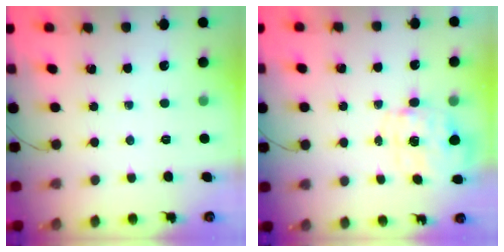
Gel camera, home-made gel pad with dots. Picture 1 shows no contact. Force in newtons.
{"total": 2.7, "press": 2.6, "slide": 0.9}